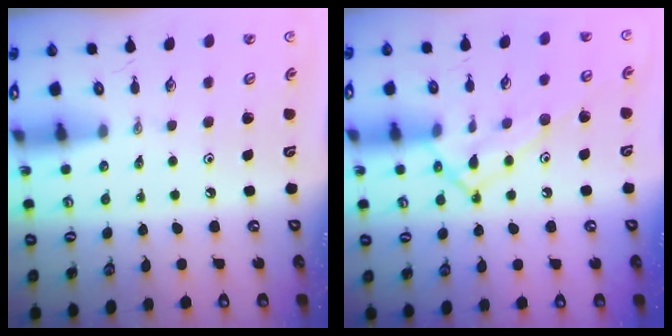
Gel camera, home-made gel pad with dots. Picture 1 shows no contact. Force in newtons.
{"total": 13.2, "press": 13.1, "slide": 1.0}